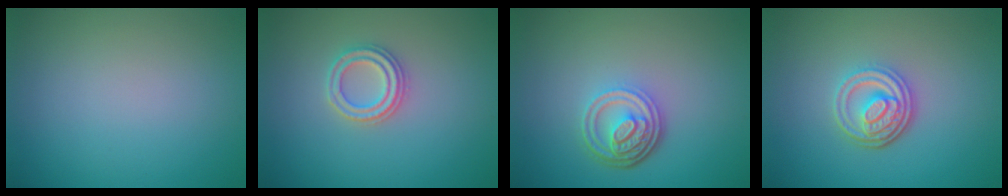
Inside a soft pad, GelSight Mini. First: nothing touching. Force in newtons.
{"total": 2.4, "press": 2.3, "slide": 0.4}
{"total": 4.6, "press": 3.4, "slide": 3.1}
{"total": 4.2, "press": 3.2, "slide": 2.7}